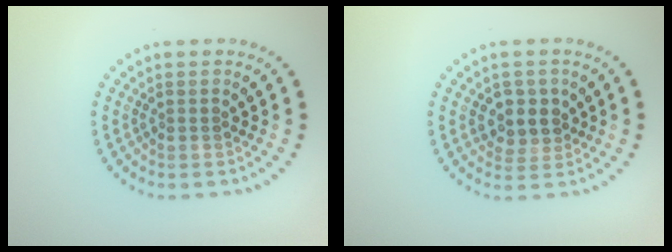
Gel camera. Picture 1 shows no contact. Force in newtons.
{"total": 2.8, "press": 2.5, "slide": 1.2}